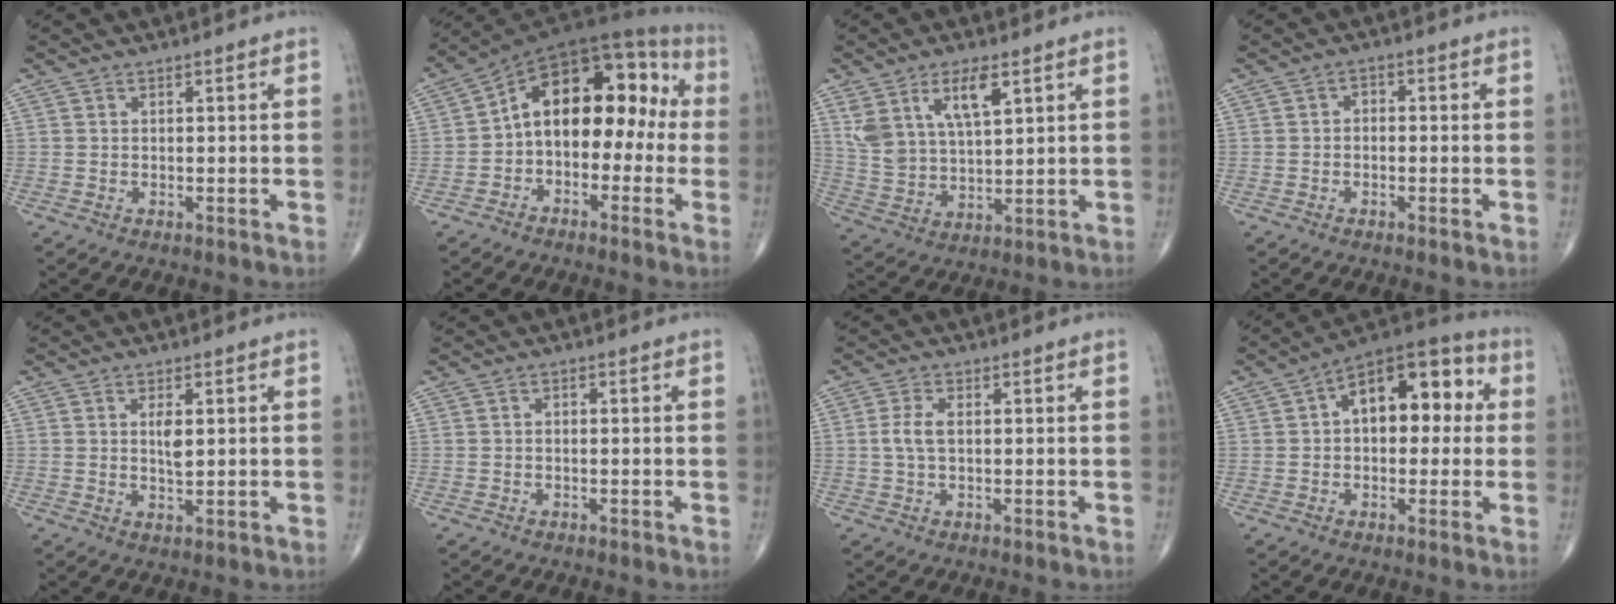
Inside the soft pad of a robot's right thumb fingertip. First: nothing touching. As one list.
[{"total": 15.9, "force": [-0.8, 10.0, 12.3], "torque": [-0.145, 0.063, -0.028]}, {"total": 10.9, "force": [5.4, 4.6, 8.3], "torque": [-0.155, -0.019, 0.114]}, {"total": 1.8, "force": [-0.4, 1.3, 1.1], "torque": [-0.008, 0.011, -0.015]}, {"total": 3.4, "force": [0.7, 1.3, 3.0], "torque": [-0.048, -0.006, 0.013]}, {"total": 0.9, "force": [-0.1, 0.5, 0.7], "torque": [-0.011, 0.004, -0.004]}, {"total": 3.4, "force": [0.2, 1.7, 3.0], "torque": [-0.072, 0.005, 0.001]}, {"total": 15.4, "force": [2.5, 9.0, 12.3], "torque": [-0.139, 0.040, 0.025]}]